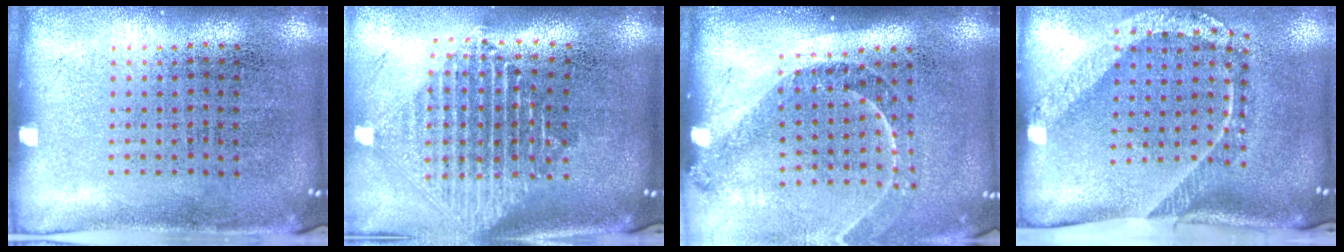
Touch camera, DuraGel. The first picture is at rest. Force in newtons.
{"total": 2.4, "press": 1.9, "slide": 1.5}
{"total": 1.4, "press": 1.3, "slide": 0.5}
{"total": 2.4, "press": 1.7, "slide": 1.7}